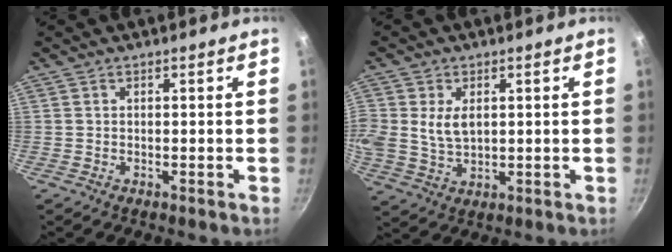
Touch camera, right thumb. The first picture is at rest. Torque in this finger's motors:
{"motor_torque": [0.00, 0.34, 0.36, 0.42, 0.21]}